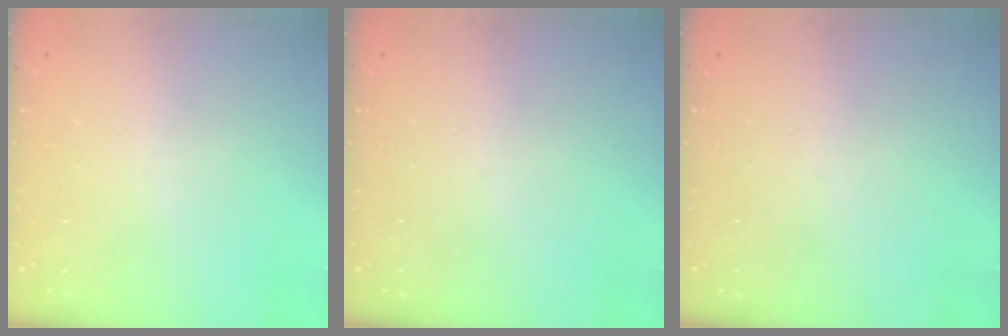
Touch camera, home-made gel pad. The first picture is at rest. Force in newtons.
{"total": 0.0}
{"total": 0.0}